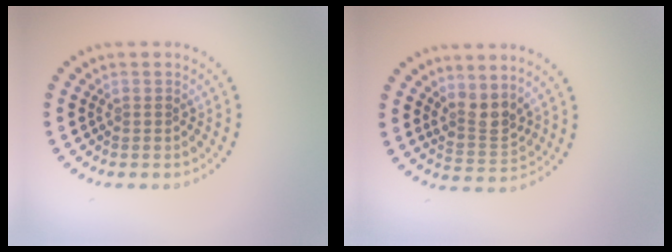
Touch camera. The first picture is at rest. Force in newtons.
{"total": 2.6, "press": 2.0, "slide": 1.7}